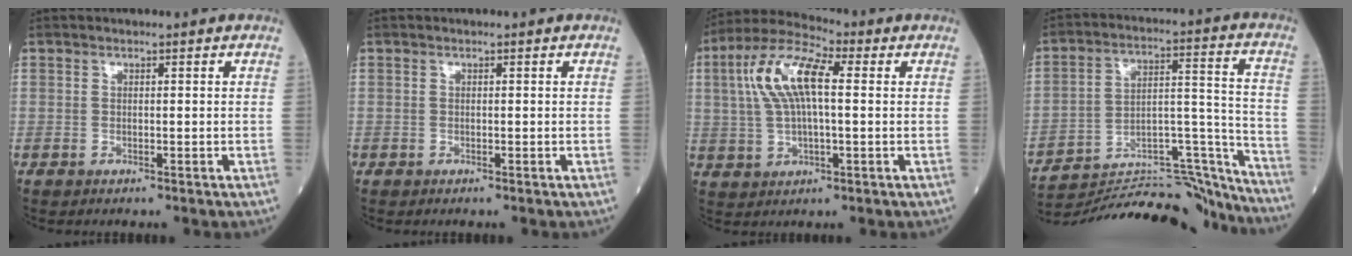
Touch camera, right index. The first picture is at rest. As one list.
[{"total": 0.0}, {"total": 11.1, "force": [2.0, 3.5, 10.3], "torque": [-0.222, 0.027, 0.035]}, {"total": 27.9, "force": [-26.8, 2.2, 7.4], "torque": [-0.094, 0.019, -0.392]}]